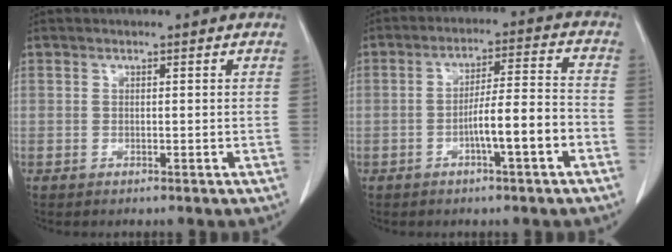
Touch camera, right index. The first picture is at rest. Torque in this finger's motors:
{"motor_torque": [1.06, -0.39, 0.53, 0.14]}